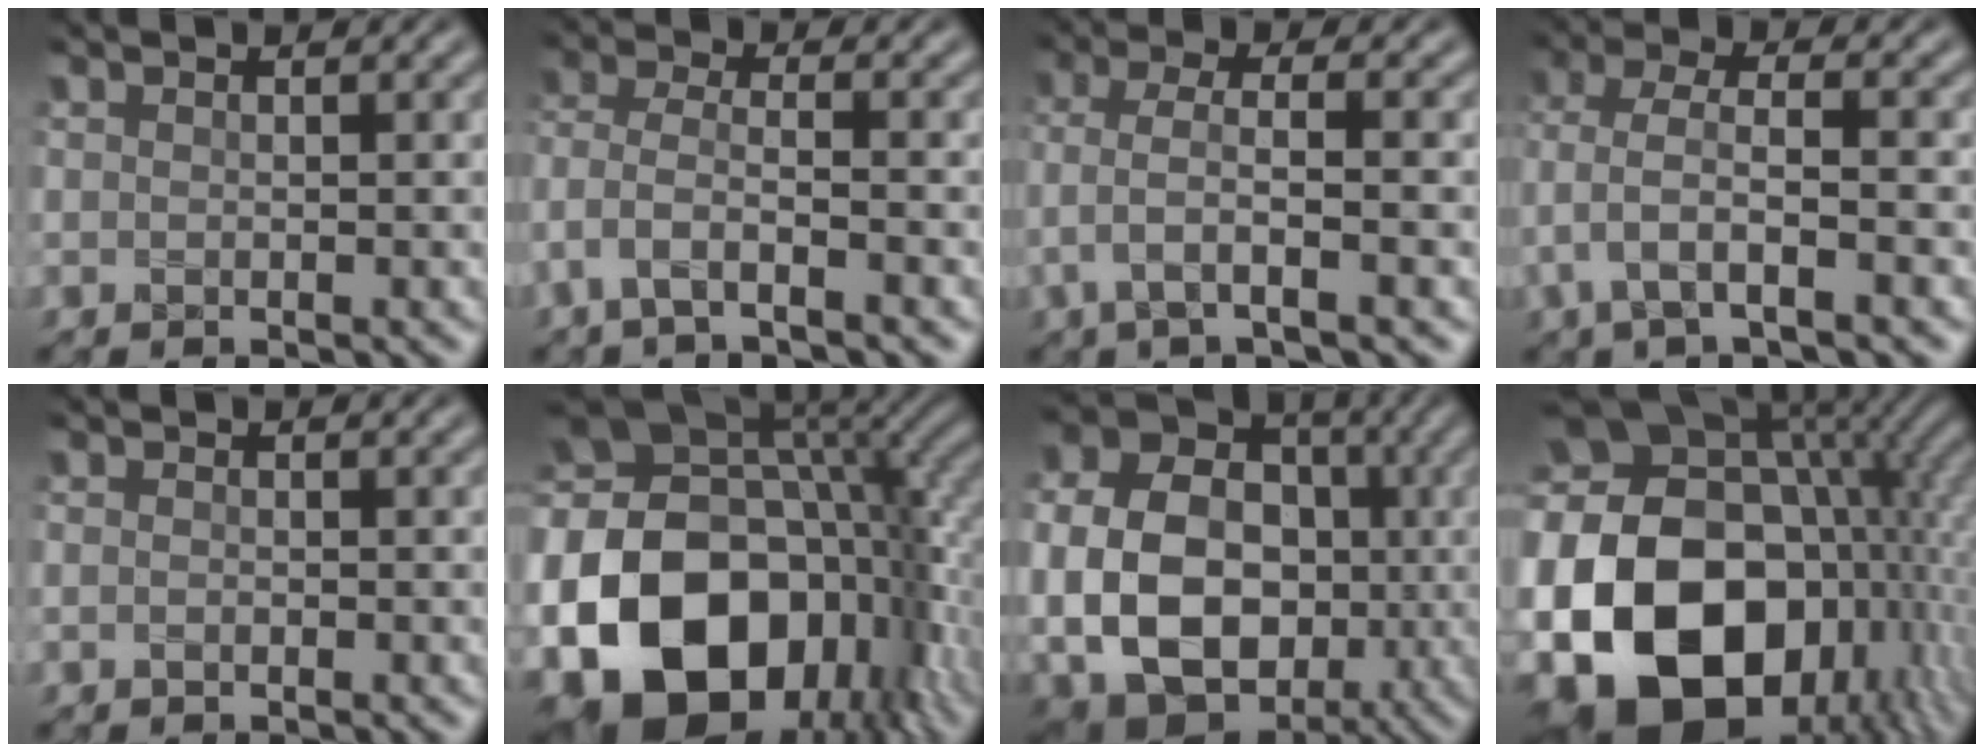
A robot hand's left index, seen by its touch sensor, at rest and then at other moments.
{"total": 3.8, "force": [-2.4, 0.9, 2.8], "torque": [-0.063, 0.000, -0.057]}
{"total": 3.9, "force": [-1.2, 0.9, 3.6], "torque": [-0.076, 0.005, -0.027]}
{"total": 4.5, "force": [-1.6, 1.5, 4.0], "torque": [-0.091, 0.005, -0.034]}
{"total": 0.7, "force": [-0.3, 0.5, 0.4], "torque": [-0.008, -0.001, -0.006]}
{"total": 21.9, "force": [-5.8, 16.4, 13.3], "torque": [-0.278, -0.055, -0.098]}
{"total": 14.1, "force": [-1.6, 11.0, 8.6], "torque": [-0.156, -0.018, -0.023]}
{"total": 22.8, "force": [-3.6, 17.4, 14.3], "torque": [-0.284, -0.051, -0.063]}